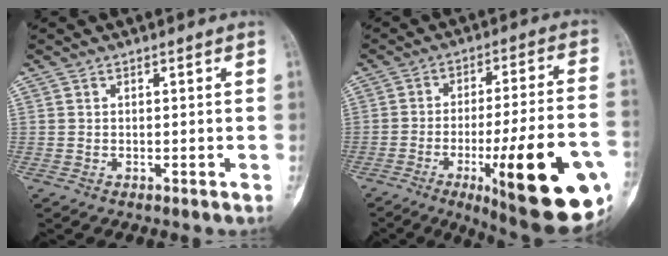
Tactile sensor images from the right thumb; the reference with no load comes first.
{"total": 25.7, "force": [-9.4, 5.6, 23.2], "torque": [-0.283, 0.016, -0.125]}